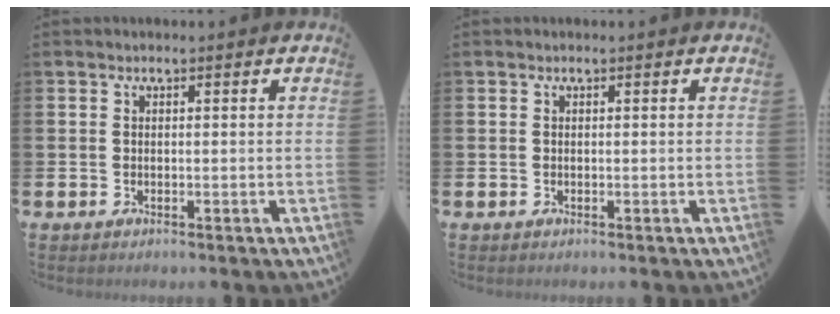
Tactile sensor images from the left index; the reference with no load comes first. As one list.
[{"total": 0.0}]